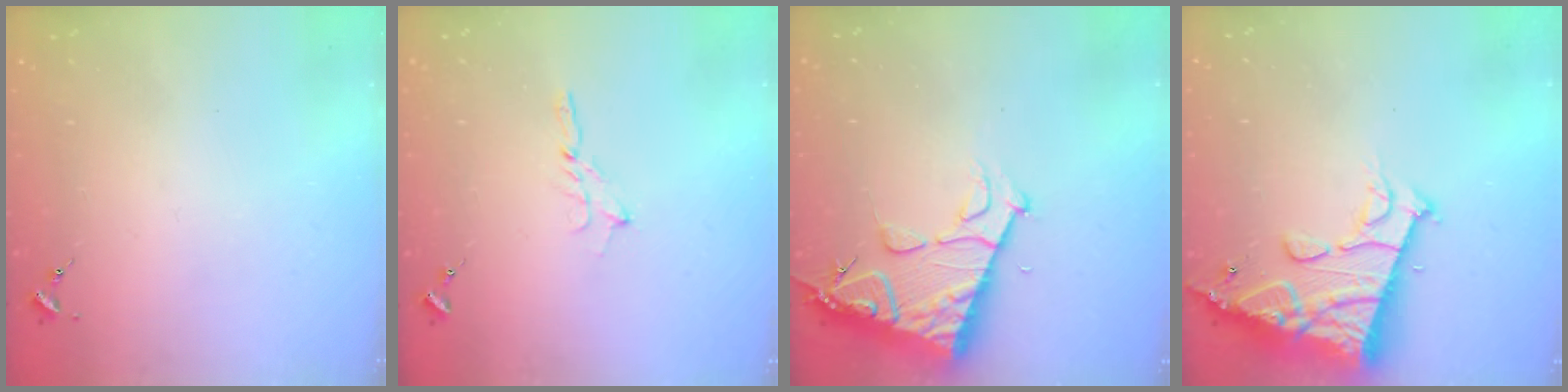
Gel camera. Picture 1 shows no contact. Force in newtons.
{"total": 2.3, "press": 2.3, "slide": 0.2}
{"total": 13.0, "press": 12.9, "slide": 1.3}
{"total": 16.0, "press": 15.9, "slide": 1.8}